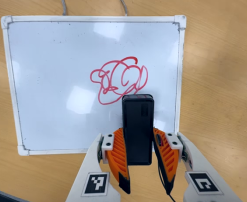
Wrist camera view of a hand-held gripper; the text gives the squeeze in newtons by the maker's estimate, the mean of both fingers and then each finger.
{"total": 4.3, "left": 3.2, "right": 5.4}